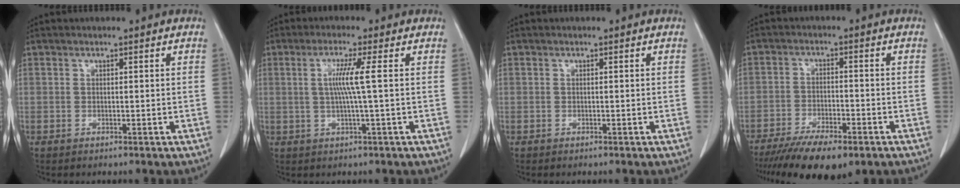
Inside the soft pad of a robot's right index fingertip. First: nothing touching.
{"total": 4.7, "force": [0.5, -1.0, 4.5], "torque": [-0.089, 0.000, 0.010]}
{"total": 0.0}
{"total": 11.2, "force": [-8.1, 3.0, 7.2], "torque": [-0.111, -0.018, -0.126]}